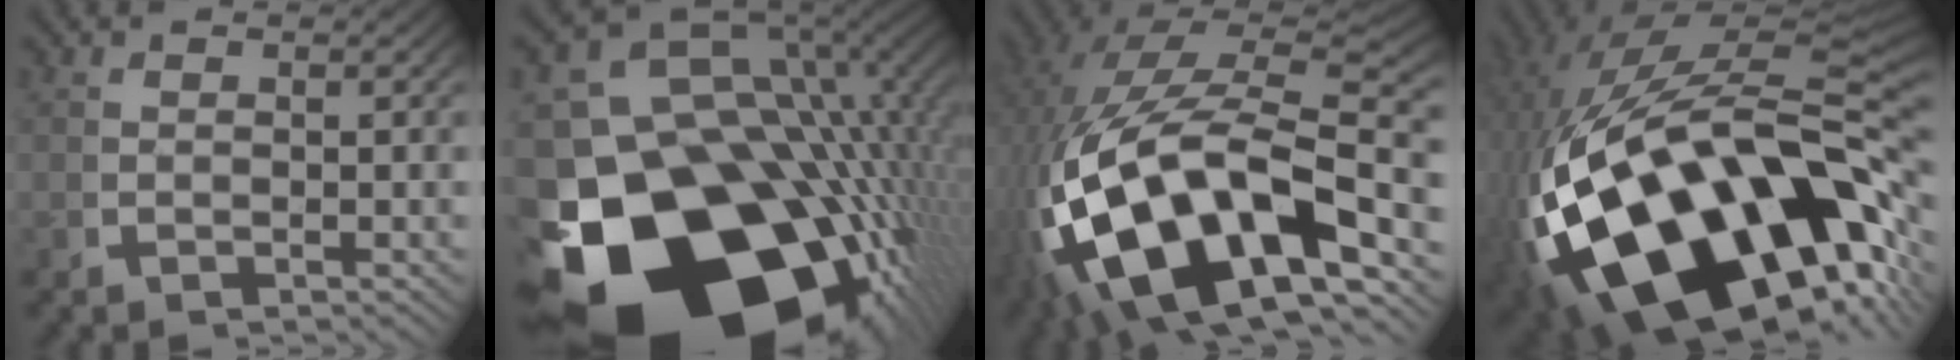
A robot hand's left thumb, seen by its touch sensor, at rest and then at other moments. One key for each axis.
{"total": 33.7, "fx": -10.2, "fy": 22.0, "fz": 23.4, "tx": -0.411, "ty": -0.118, "tz": -0.121}
{"total": 23.8, "fx": -3.4, "fy": 14.6, "fz": 18.4, "tx": -0.379, "ty": -0.075, "tz": -0.014}
{"total": 30.7, "fx": -6.3, "fy": 17.6, "fz": 24.4, "tx": -0.473, "ty": -0.095, "tz": -0.051}